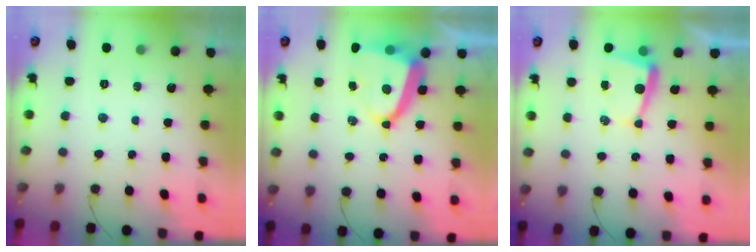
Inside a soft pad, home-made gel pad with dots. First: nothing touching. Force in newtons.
{"total": 9.9, "press": 9.9, "slide": 1.4}
{"total": 4.8, "press": 4.8, "slide": 0.6}